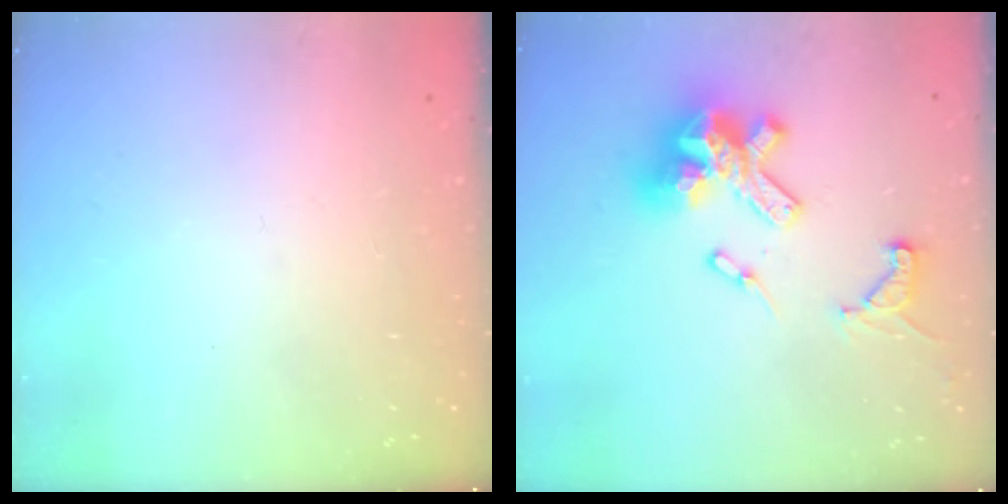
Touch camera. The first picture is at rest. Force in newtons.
{"total": 18.3, "press": 18.2, "slide": 1.6}